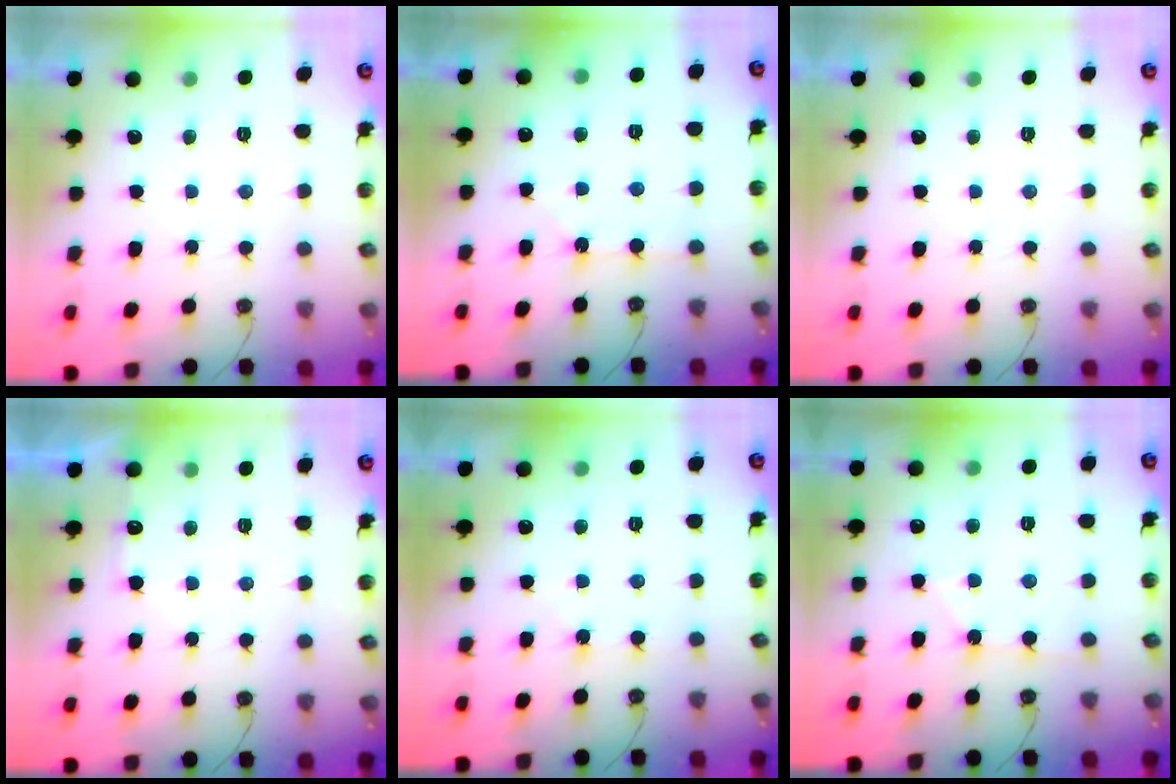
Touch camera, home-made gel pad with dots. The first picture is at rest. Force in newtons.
{"total": 2.1, "press": 2.1, "slide": 0.3}
{"total": 0.0}
{"total": 5.4, "press": 5.3, "slide": 0.7}
{"total": 1.5, "press": 1.4, "slide": 0.3}
{"total": 4.4, "press": 4.3, "slide": 0.7}